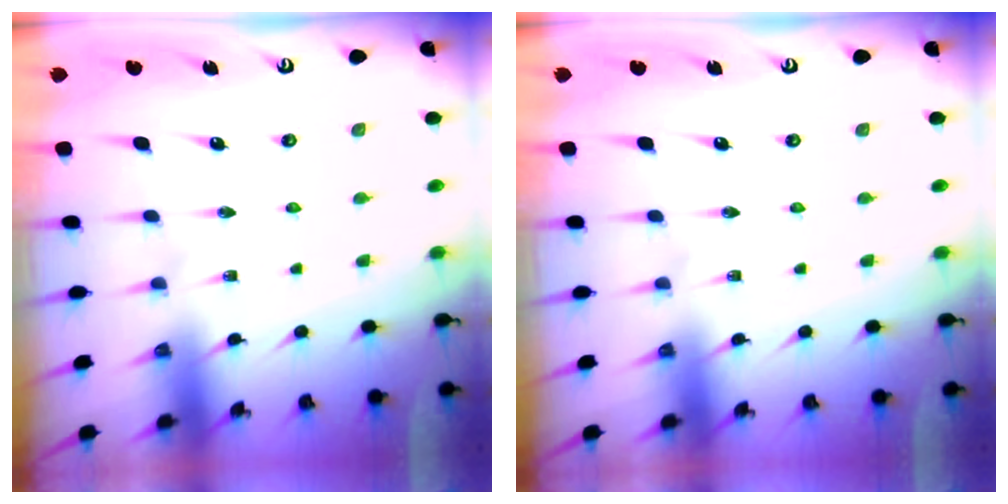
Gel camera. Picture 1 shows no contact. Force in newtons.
{"total": 0.0}